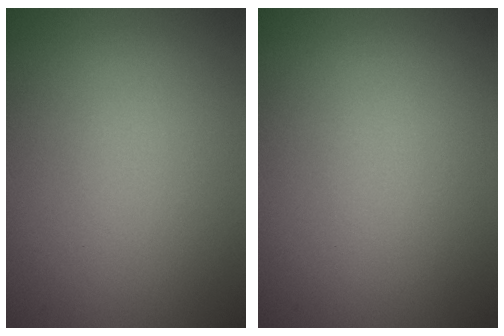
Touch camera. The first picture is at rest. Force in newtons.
{"total": 0.0}